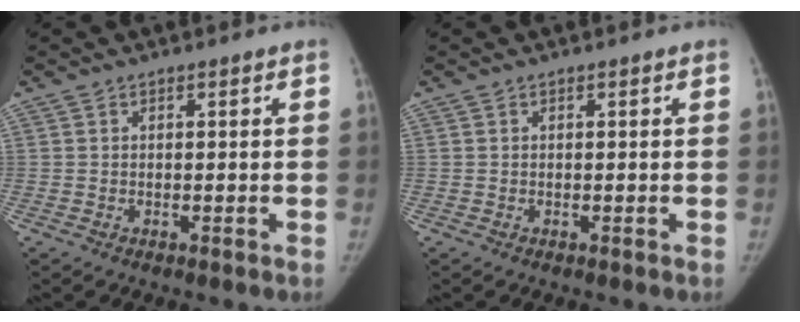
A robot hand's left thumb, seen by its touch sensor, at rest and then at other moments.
{"total": 0.0}